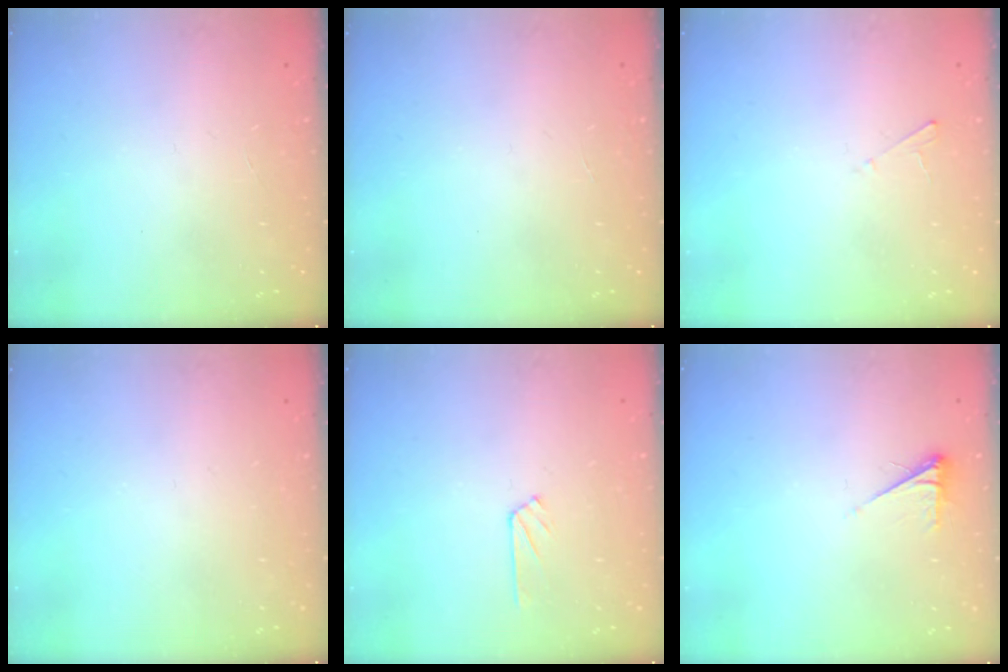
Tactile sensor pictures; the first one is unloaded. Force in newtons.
{"total": 0.0}
{"total": 2.0, "press": 2.0, "slide": 0.2}
{"total": 0.0}
{"total": 4.2, "press": 4.2, "slide": 0.5}
{"total": 3.8, "press": 3.7, "slide": 0.6}